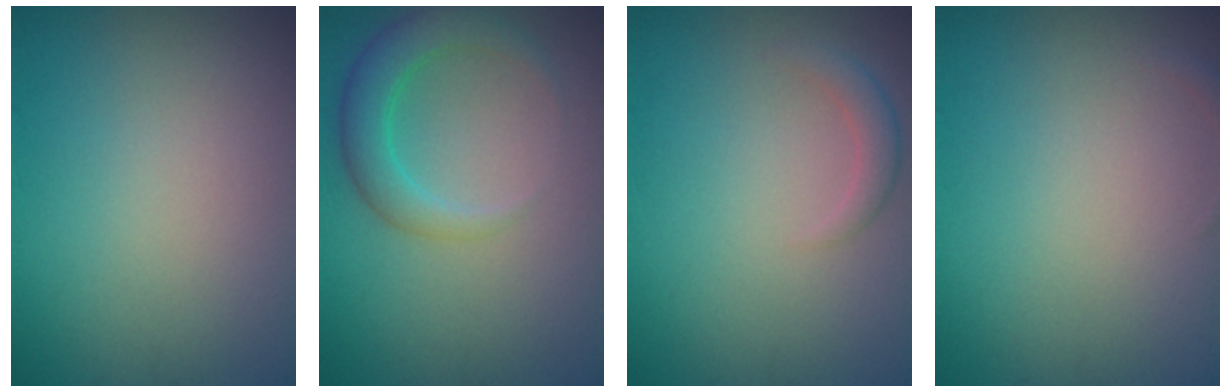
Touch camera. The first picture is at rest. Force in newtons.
{"total": 3.5, "press": 3.5, "slide": 0.1}
{"total": 1.5, "press": 1.5, "slide": 0.1}
{"total": 0.6, "press": 0.6, "slide": 0.1}